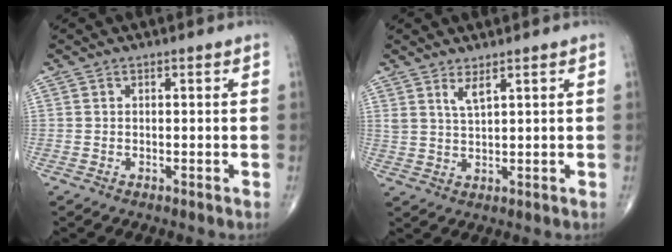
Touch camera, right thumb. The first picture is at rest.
{"total": 3.1, "force": [2.0, 0.5, 2.3], "torque": [-0.047, -0.018, 0.043]}